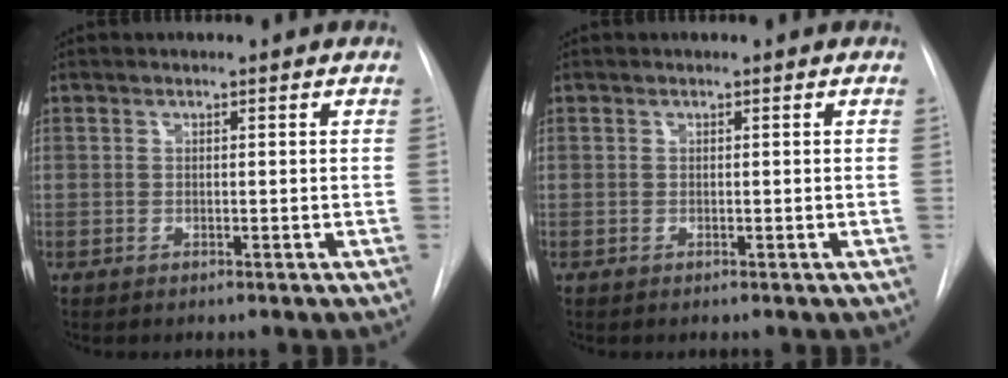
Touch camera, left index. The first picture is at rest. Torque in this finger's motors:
{"motor_torque": [-0.07, 0.02, 0.00, 0.00]}